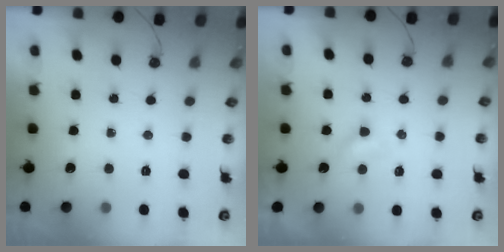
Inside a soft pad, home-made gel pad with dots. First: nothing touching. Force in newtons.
{"total": 2.4, "press": 2.4, "slide": 0.6}